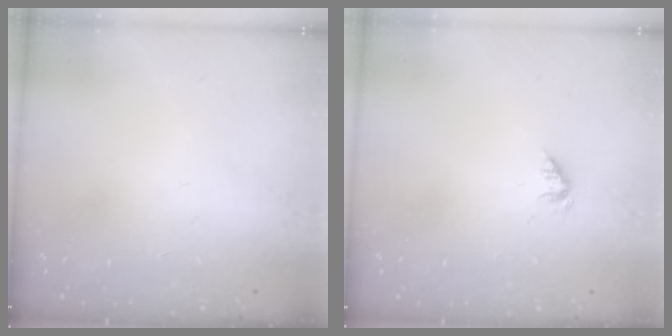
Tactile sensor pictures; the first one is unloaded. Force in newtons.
{"total": 1.2, "press": 1.2, "slide": 0.2}